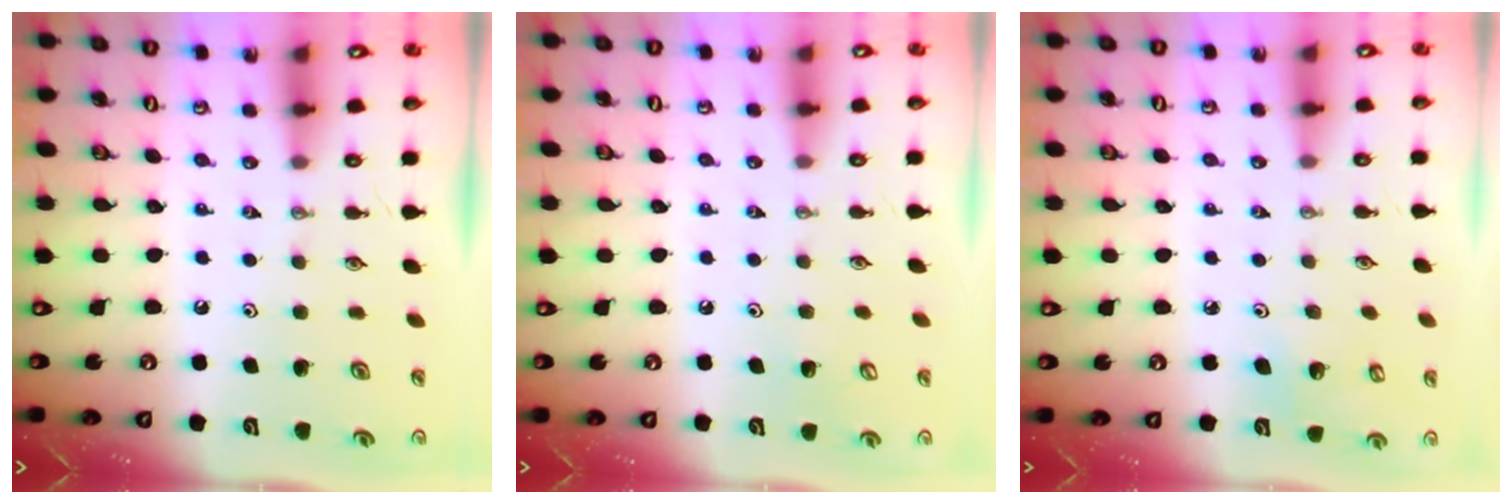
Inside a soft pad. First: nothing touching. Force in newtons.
{"total": 3.3, "press": 3.3, "slide": 0.2}
{"total": 4.1, "press": 3.7, "slide": 1.8}